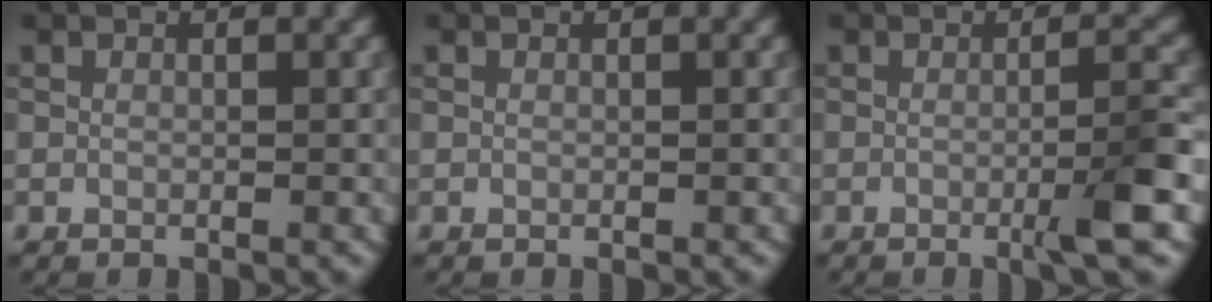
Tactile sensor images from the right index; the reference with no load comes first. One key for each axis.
{"total": 0.0}
{"total": 4.0, "fx": -1.2, "fy": 0.4, "fz": 3.7, "tx": -0.051, "ty": 0.010, "tz": -0.033}